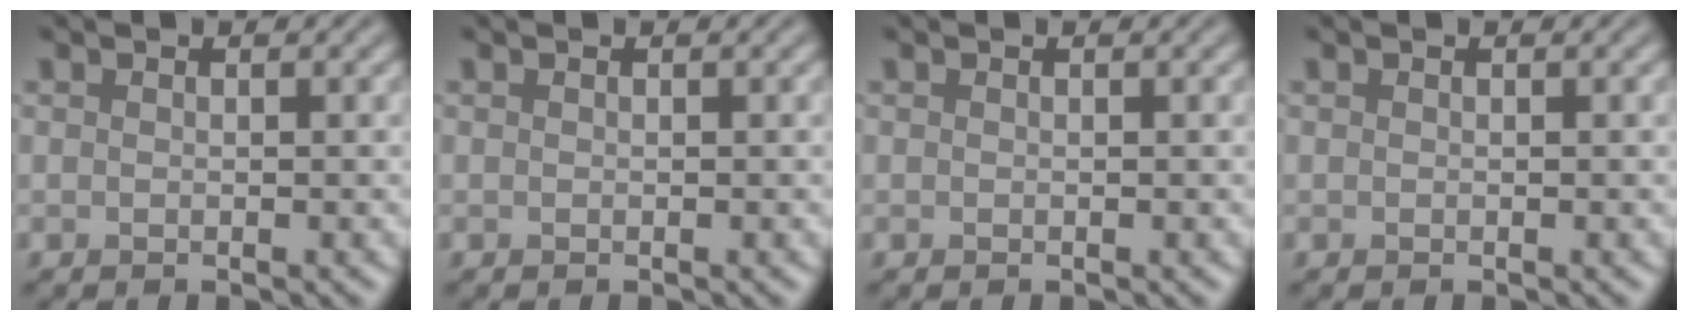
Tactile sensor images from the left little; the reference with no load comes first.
{"total": 0.0}
{"total": 0.0}
{"total": 0.0}